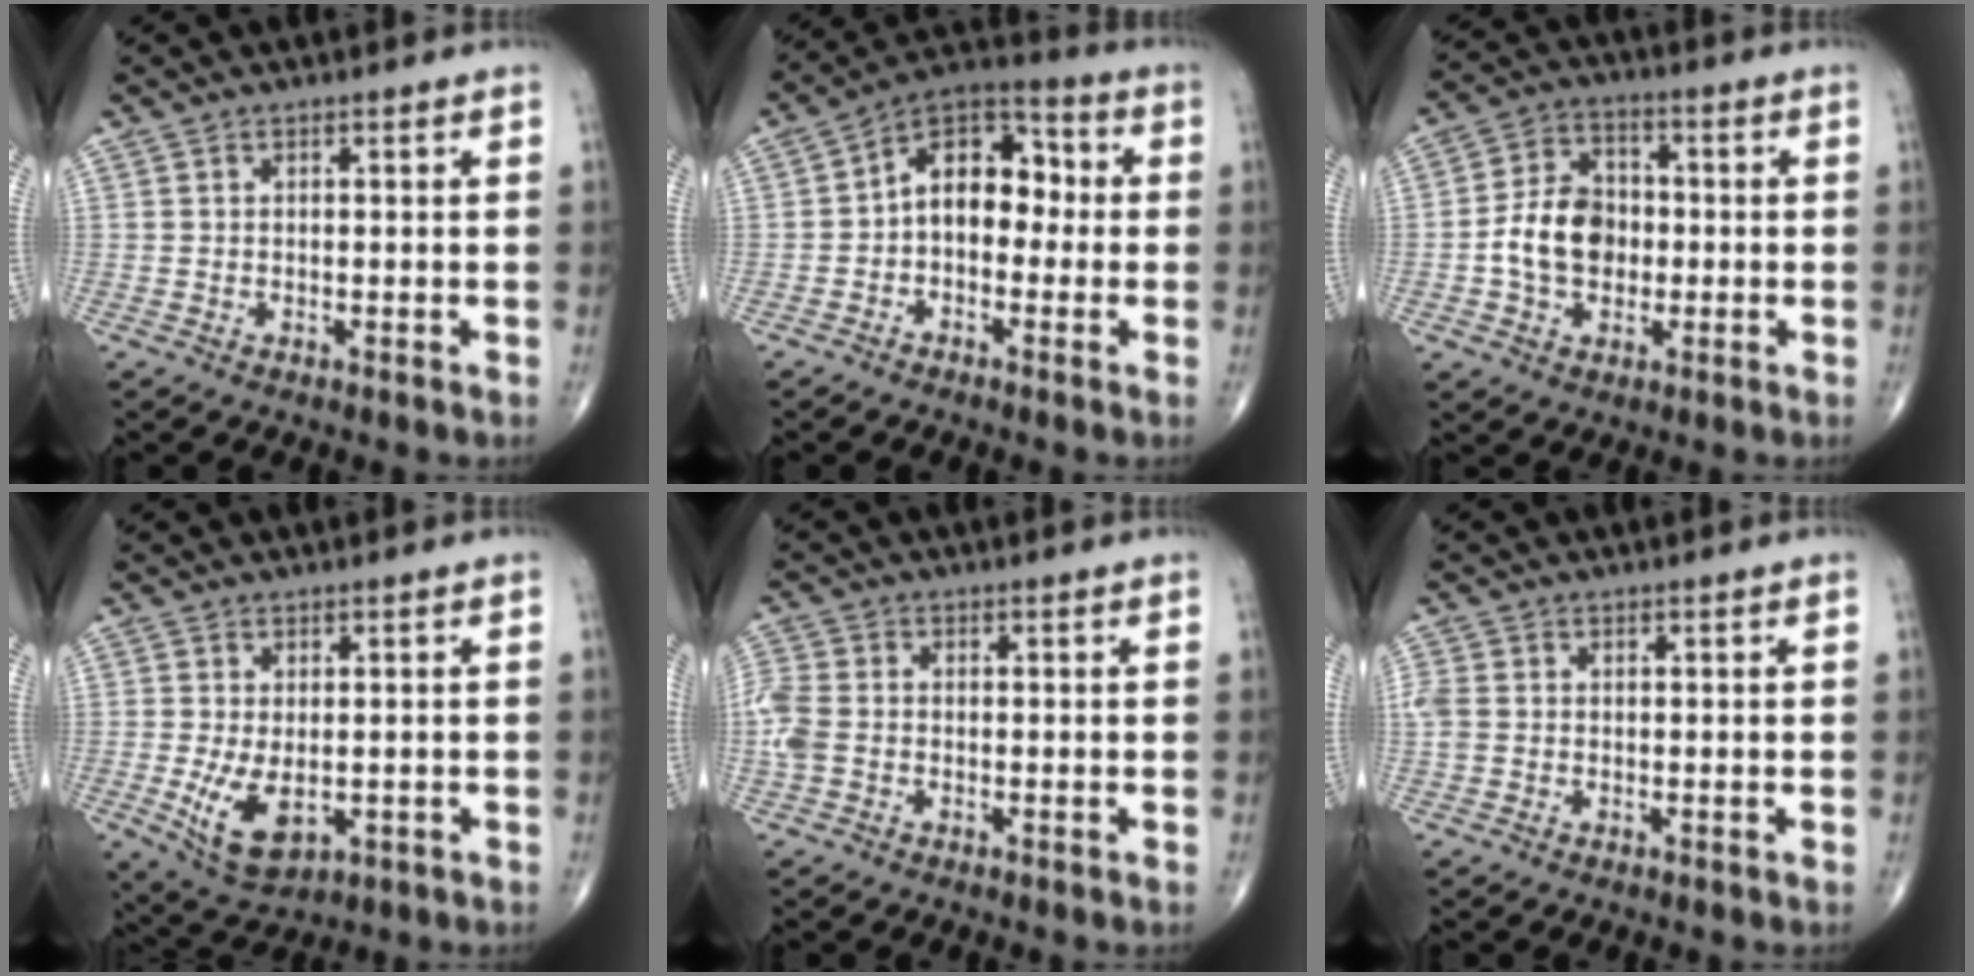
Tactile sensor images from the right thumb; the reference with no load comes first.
{"total": 11.3, "force": [-0.4, 7.6, 8.4], "torque": [-0.096, 0.042, -0.026]}
{"total": 10.6, "force": [-1.3, 7.9, 7.0], "torque": [-0.102, 0.025, -0.029]}
{"total": 8.1, "force": [-1.5, 4.6, 6.6], "torque": [-0.117, -0.016, -0.013]}
{"total": 5.2, "force": [-0.9, 3.7, 3.5], "torque": [-0.102, 0.007, -0.024]}
{"total": 2.7, "force": [-0.1, 2.2, 1.6], "torque": [-0.049, 0.005, -0.003]}